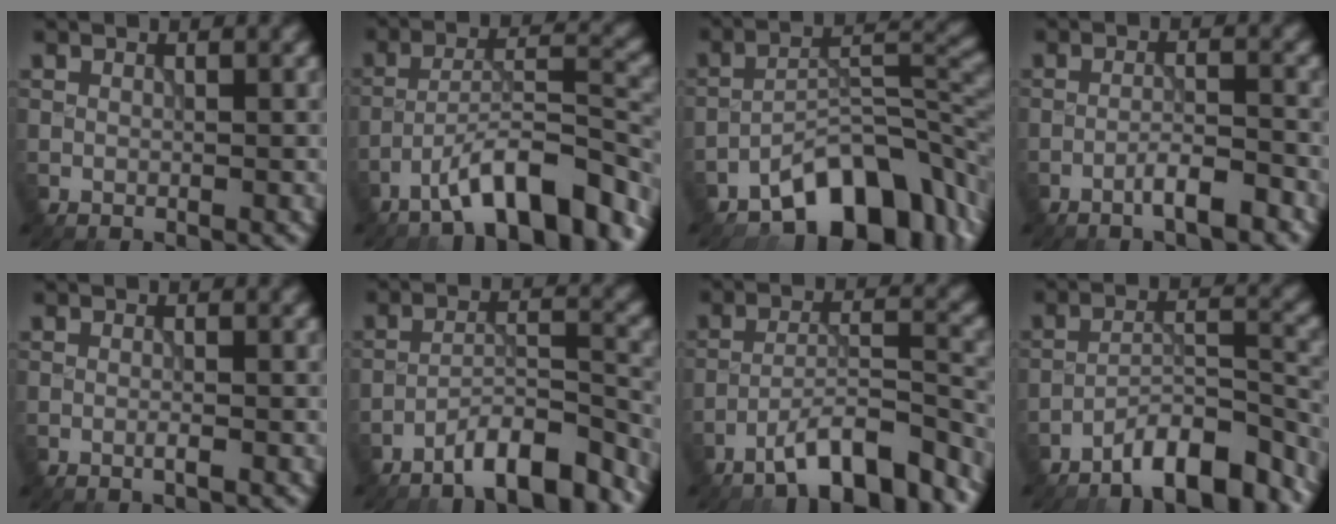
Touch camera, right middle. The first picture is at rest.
{"total": 8.7, "force": [-6.0, 1.8, 6.1], "torque": [-0.095, 0.015, -0.098]}
{"total": 8.8, "force": [-5.9, 3.6, 5.5], "torque": [-0.067, 0.010, -0.107]}
{"total": 3.2, "force": [-2.1, 0.4, 2.3], "torque": [-0.036, 0.011, -0.041]}
{"total": 0.8, "force": [-0.3, 0.1, 0.7], "torque": [-0.011, -0.001, -0.009]}
{"total": 6.6, "force": [-5.4, 1.3, 3.6], "torque": [-0.051, 0.007, -0.090]}
{"total": 7.3, "force": [-5.6, 1.4, 4.5], "torque": [-0.063, 0.010, -0.094]}
{"total": 7.4, "force": [-6.1, 1.6, 3.9], "torque": [-0.056, 0.005, -0.102]}